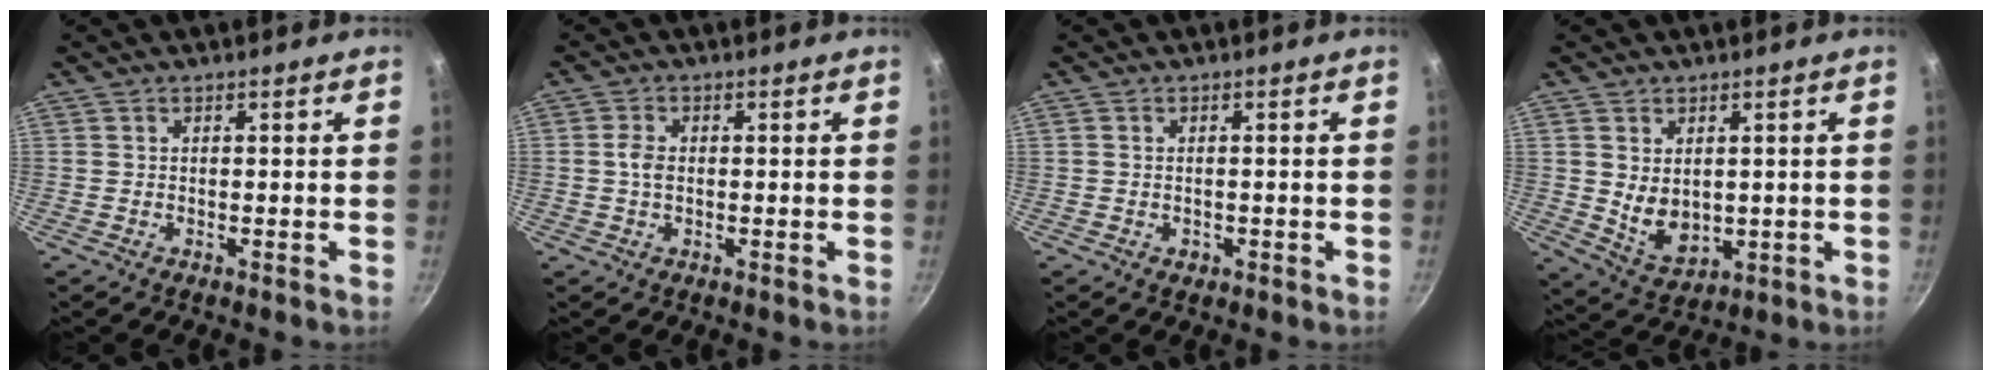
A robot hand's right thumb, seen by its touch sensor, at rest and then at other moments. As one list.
[{"total": 2.8, "force": [0.0, 1.8, 2.1], "torque": [-0.043, 0.007, -0.004]}, {"total": 1.3, "force": [-0.5, 0.9, 0.8], "torque": [-0.010, 0.001, -0.006]}, {"total": 7.3, "force": [0.8, 5.2, 5.1], "torque": [-0.074, -0.020, 0.035]}]